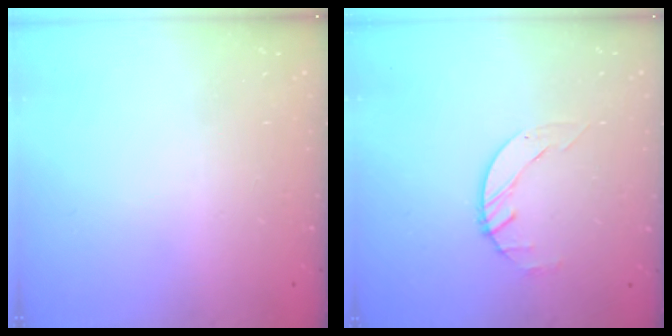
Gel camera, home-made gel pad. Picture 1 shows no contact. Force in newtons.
{"total": 1.4, "press": 1.4, "slide": 0.2}